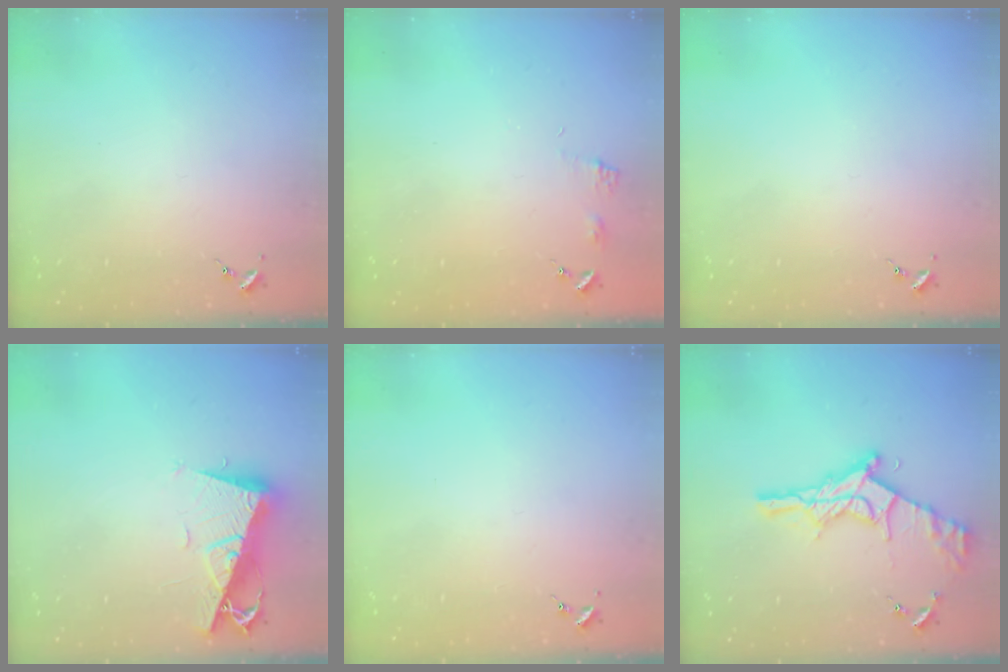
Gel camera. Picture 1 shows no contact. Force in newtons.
{"total": 5.1, "press": 5.0, "slide": 0.7}
{"total": 0.0}
{"total": 10.6, "press": 10.5, "slide": 1.3}
{"total": 0.0}
{"total": 19.0, "press": 18.9, "slide": 1.3}